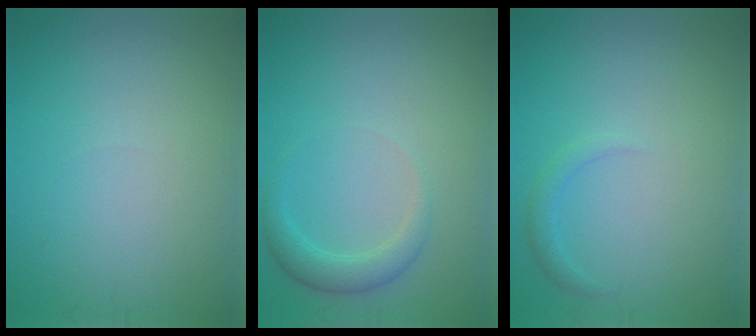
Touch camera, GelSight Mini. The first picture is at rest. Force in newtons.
{"total": 2.2, "press": 2.2, "slide": 0.2}
{"total": 1.1, "press": 1.1, "slide": 0.0}